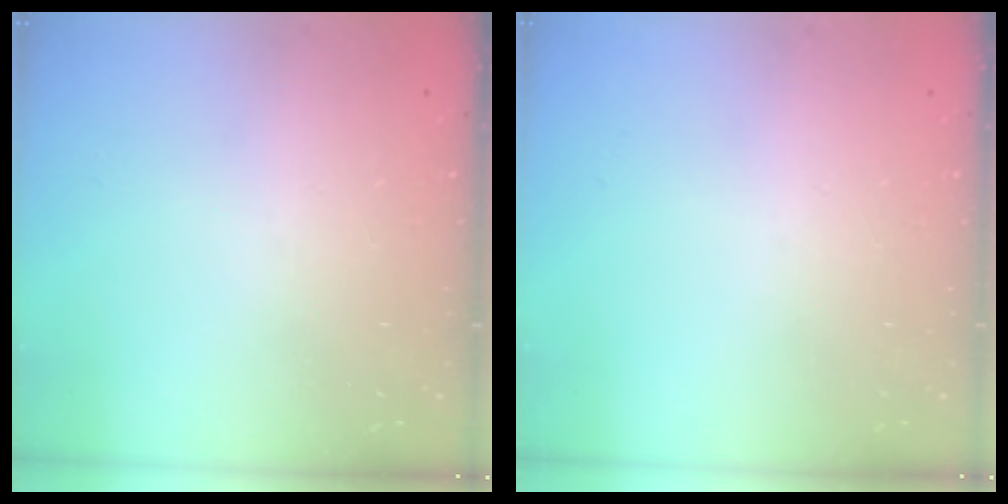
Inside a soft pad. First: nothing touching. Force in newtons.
{"total": 0.0}